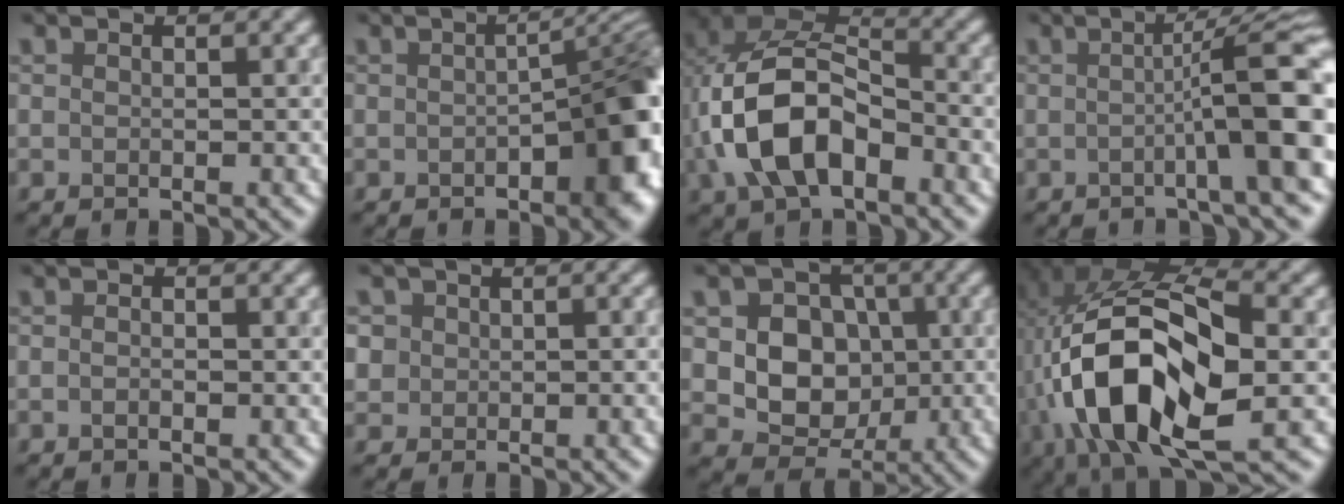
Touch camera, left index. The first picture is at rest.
{"total": 8.7, "force": [-2.0, 4.1, 7.4], "torque": [-0.065, 0.005, -0.028]}
{"total": 10.2, "force": [-2.5, 6.1, 7.8], "torque": [-0.169, 0.008, -0.054]}
{"total": 8.1, "force": [-1.0, 1.3, 8.0], "torque": [-0.097, 0.019, -0.029]}
{"total": 0.7, "force": [-0.2, 0.3, 0.5], "torque": [-0.013, 0.002, -0.006]}
{"total": 3.4, "force": [0.9, 3.0, 1.4], "torque": [-0.012, 0.025, 0.003]}
{"total": 7.9, "force": [0.2, 6.6, 4.3], "torque": [-0.066, 0.014, -0.005]}
{"total": 14.5, "force": [-2.9, 6.8, 12.4], "torque": [-0.236, 0.003, -0.060]}